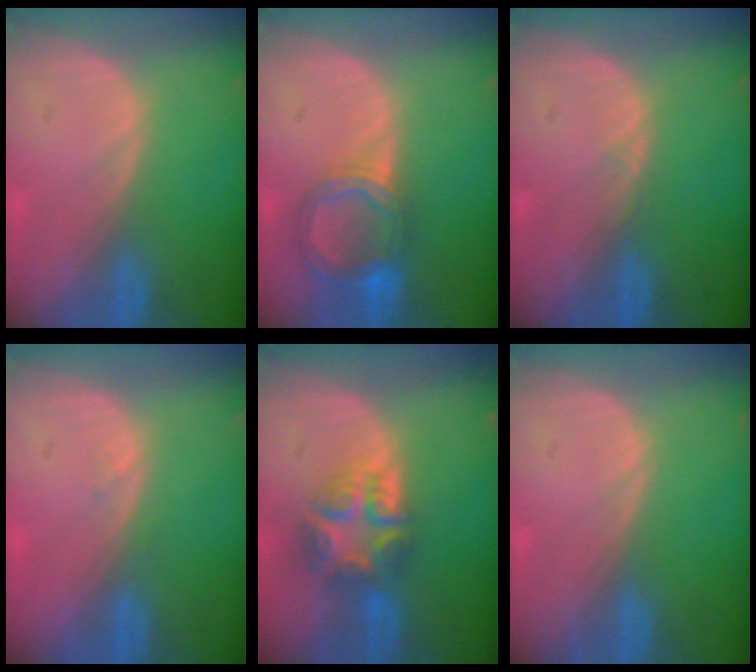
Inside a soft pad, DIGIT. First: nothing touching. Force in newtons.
{"total": 6.2, "press": 5.7, "slide": 2.5}
{"total": 0.5, "press": 0.5, "slide": 0.1}
{"total": 0.7, "press": 0.6, "slide": 0.3}
{"total": 7.8, "press": 6.7, "slide": 3.9}
{"total": 0.0}